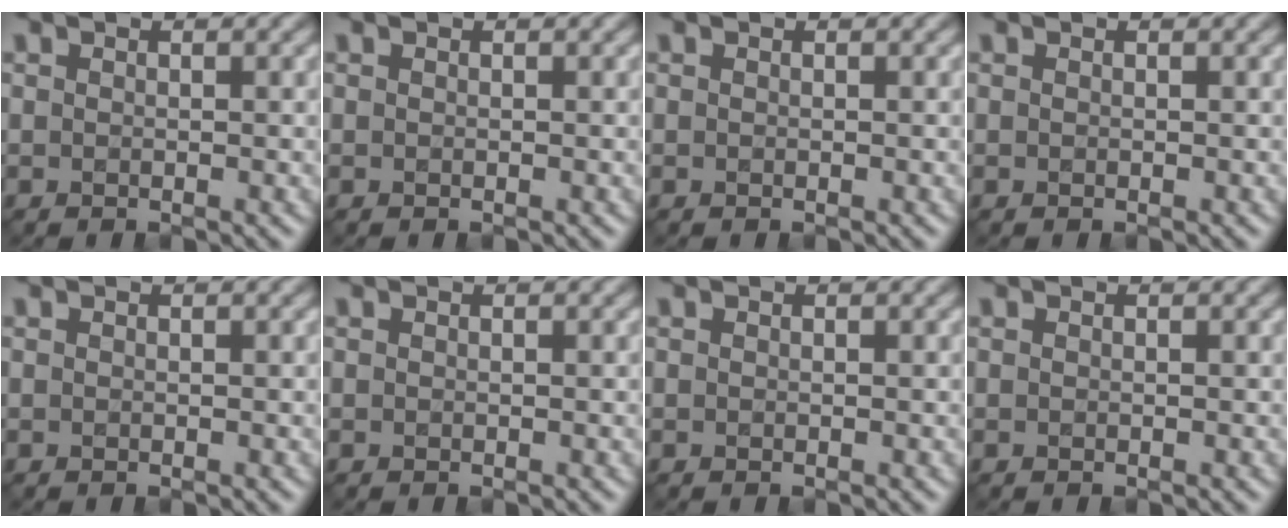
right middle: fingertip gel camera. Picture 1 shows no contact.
{"total": 0.0}
{"total": 0.0}
{"total": 0.0}
{"total": 0.0}
{"total": 0.0}
{"total": 0.0}
{"total": 0.0}